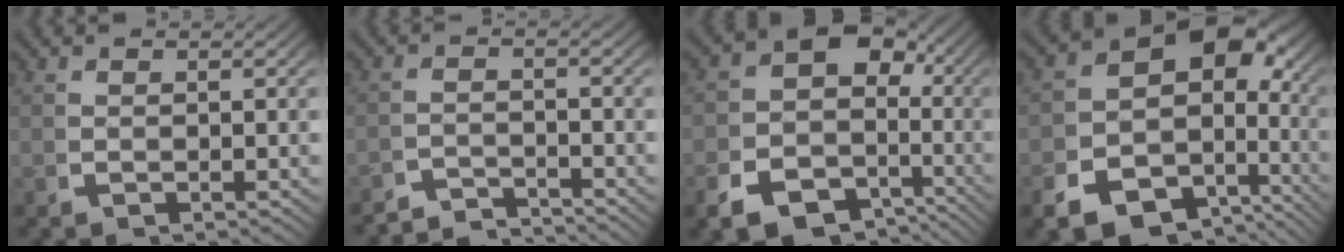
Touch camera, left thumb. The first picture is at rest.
{"total": 3.6, "force": [-3.5, 0.5, 0.2], "torque": [0.006, -0.012, -0.068]}
{"total": 13.1, "force": [-3.4, 10.8, 6.6], "torque": [-0.126, -0.046, -0.055]}
{"total": 14.6, "force": [-2.2, 11.1, 9.3], "torque": [-0.158, -0.025, -0.044]}